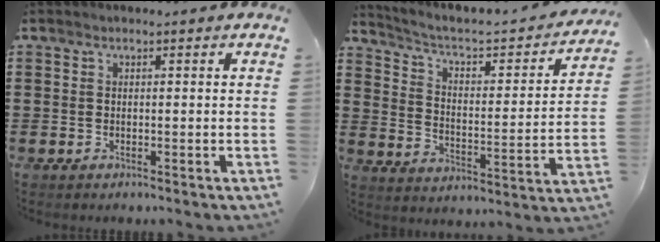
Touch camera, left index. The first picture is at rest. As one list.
[{"total": 3.2, "force": [2.3, 1.0, 2.0], "torque": [-0.057, -0.026, 0.025]}]